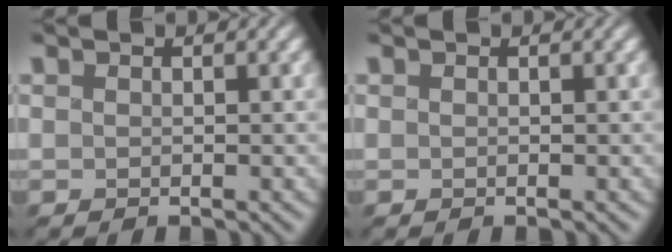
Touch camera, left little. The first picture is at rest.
{"total": 0.0}